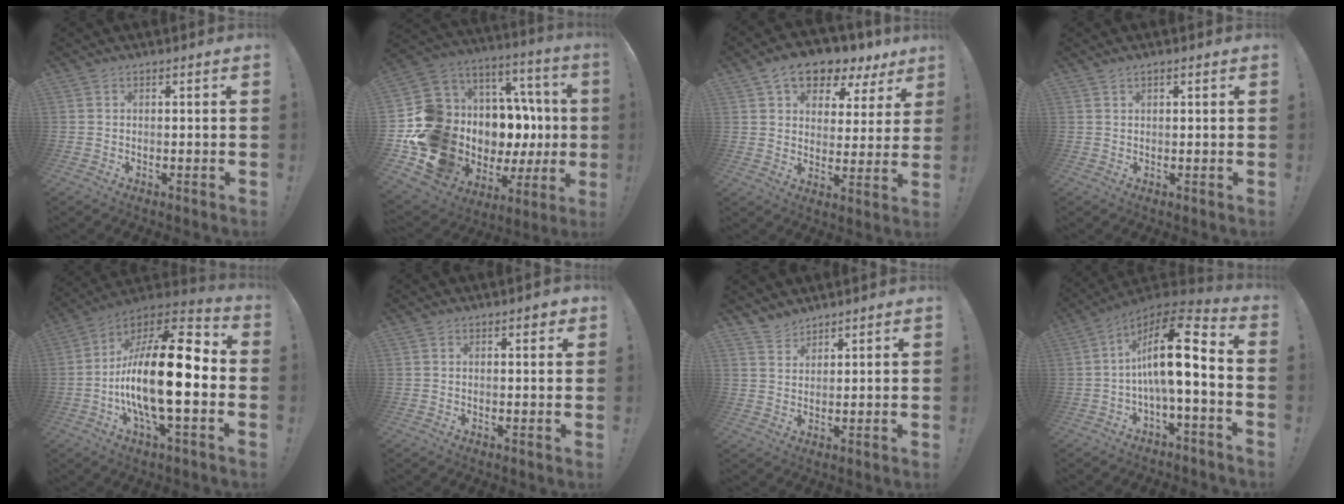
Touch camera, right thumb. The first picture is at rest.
{"total": 18.4, "force": [-2.8, 12.6, 13.1], "torque": [-0.218, -0.043, 0.031]}
{"total": 10.5, "force": [7.2, 6.0, 4.8], "torque": [-0.068, -0.049, 0.133]}
{"total": 1.3, "force": [1.0, 0.3, 0.7], "torque": [-0.014, -0.001, 0.019]}
{"total": 23.3, "force": [-3.8, 7.7, 21.6], "torque": [-0.389, 0.011, -0.068]}
{"total": 1.5, "force": [0.9, 0.7, 1.0], "torque": [0.003, -0.007, 0.012]}
{"total": 4.2, "force": [3.9, 1.4, 0.5], "torque": [-0.003, -0.027, 0.074]}
{"total": 16.7, "force": [0.8, 4.8, 16.0], "torque": [-0.252, -0.011, 0.008]}